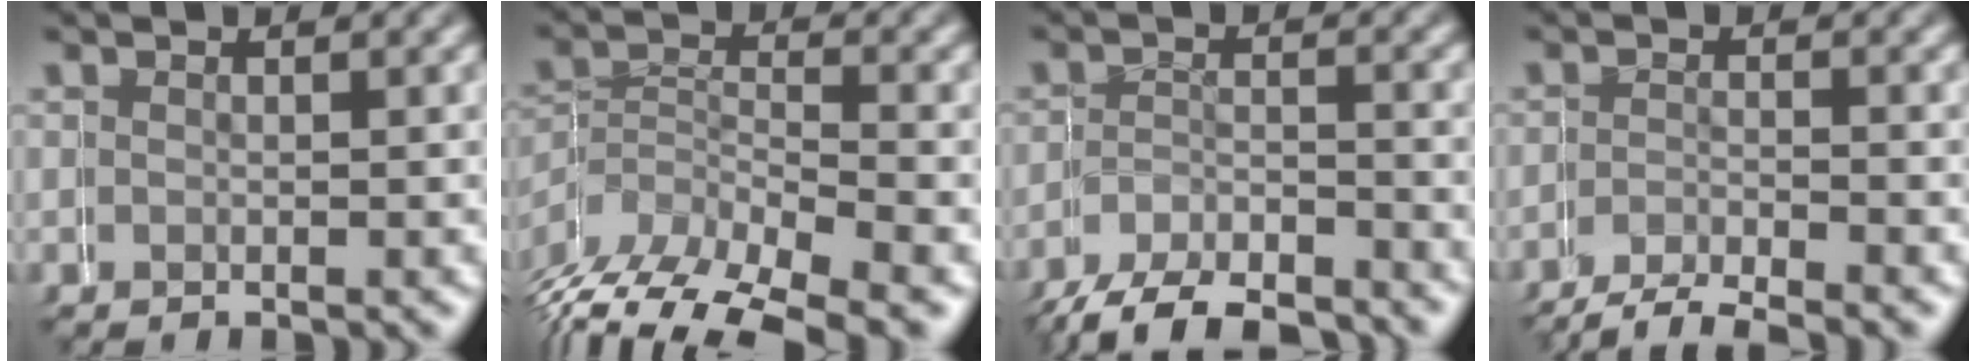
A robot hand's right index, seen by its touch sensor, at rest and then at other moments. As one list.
[{"total": 6.8, "force": [-4.2, 4.1, 3.4], "torque": [-0.073, -0.020, -0.057]}, {"total": 5.7, "force": [-5.4, 2.0, 0.3], "torque": [-0.007, -0.006, -0.084]}, {"total": 4.5, "force": [-4.0, 1.9, 0.7], "torque": [-0.008, -0.009, -0.060]}]